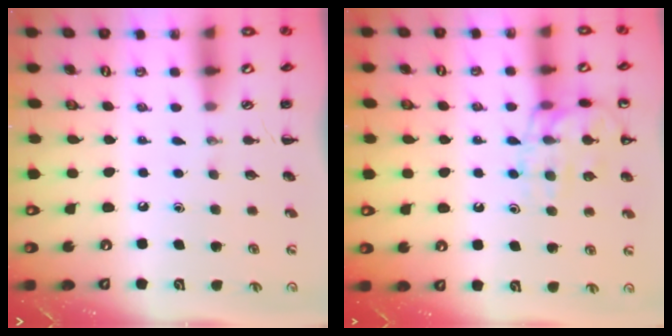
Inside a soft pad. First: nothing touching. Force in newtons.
{"total": 14.7, "press": 14.6, "slide": 1.7}